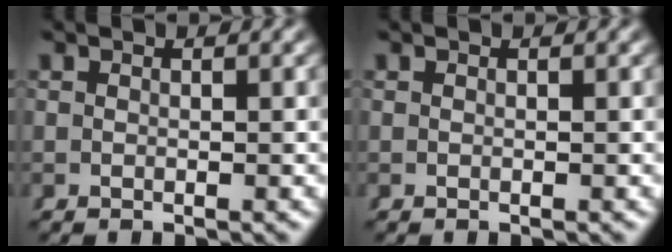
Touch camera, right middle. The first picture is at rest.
{"total": 0.0}